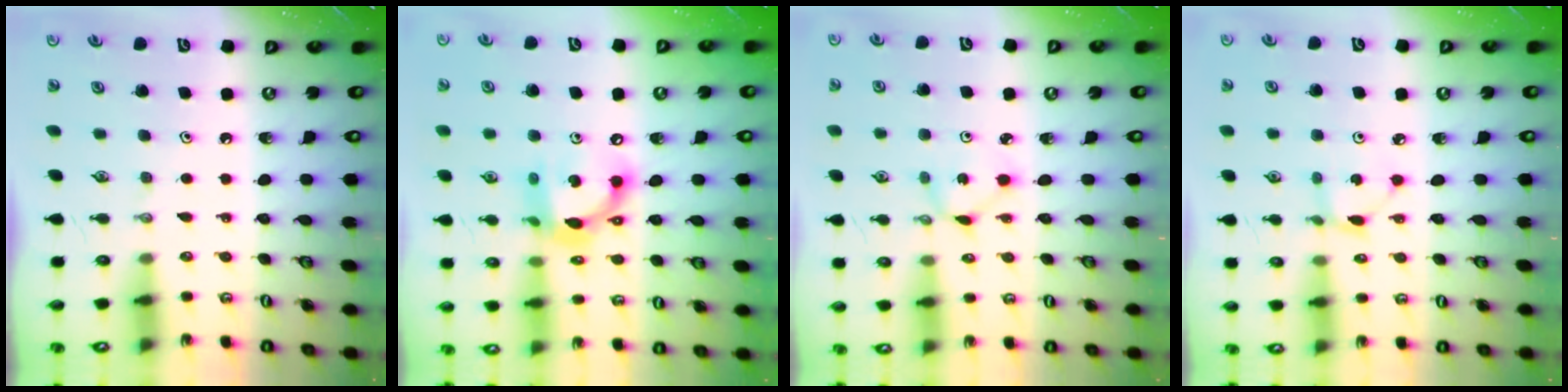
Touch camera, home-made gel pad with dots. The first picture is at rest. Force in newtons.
{"total": 13.5, "press": 13.4, "slide": 1.0}
{"total": 1.6, "press": 1.6, "slide": 0.2}
{"total": 2.0, "press": 2.0, "slide": 0.2}